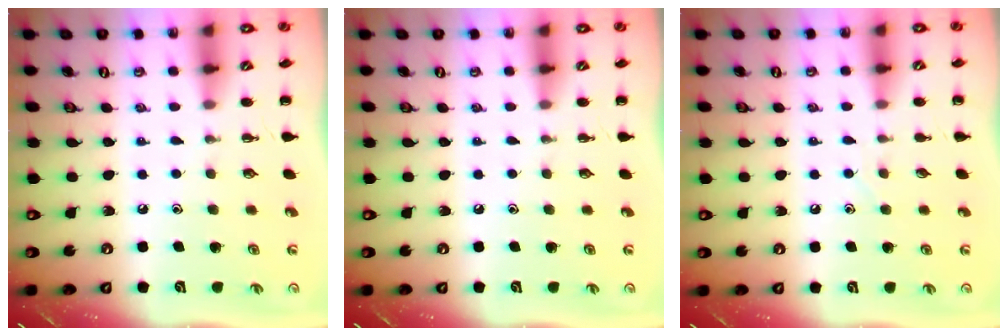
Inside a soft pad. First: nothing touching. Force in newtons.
{"total": 0.0}
{"total": 2.3, "press": 2.3, "slide": 0.6}